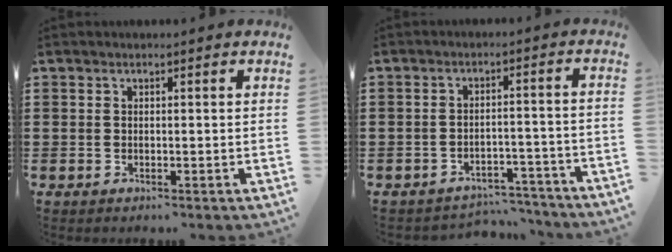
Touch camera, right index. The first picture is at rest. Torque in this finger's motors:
{"motor_torque": [0.02, 0.04, -0.09, -0.02]}